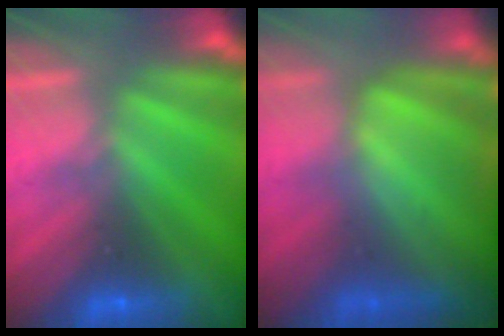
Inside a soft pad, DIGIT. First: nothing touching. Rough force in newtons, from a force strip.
{"total": 7.8}